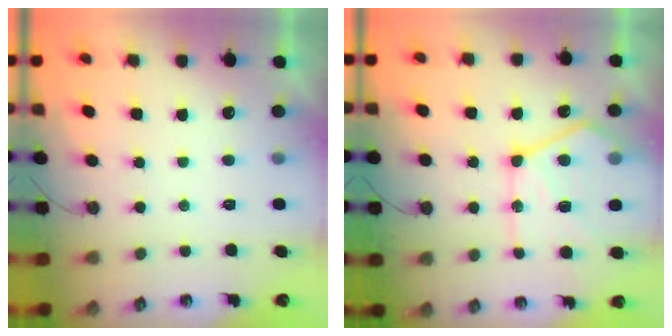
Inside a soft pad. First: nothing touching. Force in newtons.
{"total": 17.9, "press": 17.9, "slide": 1.4}